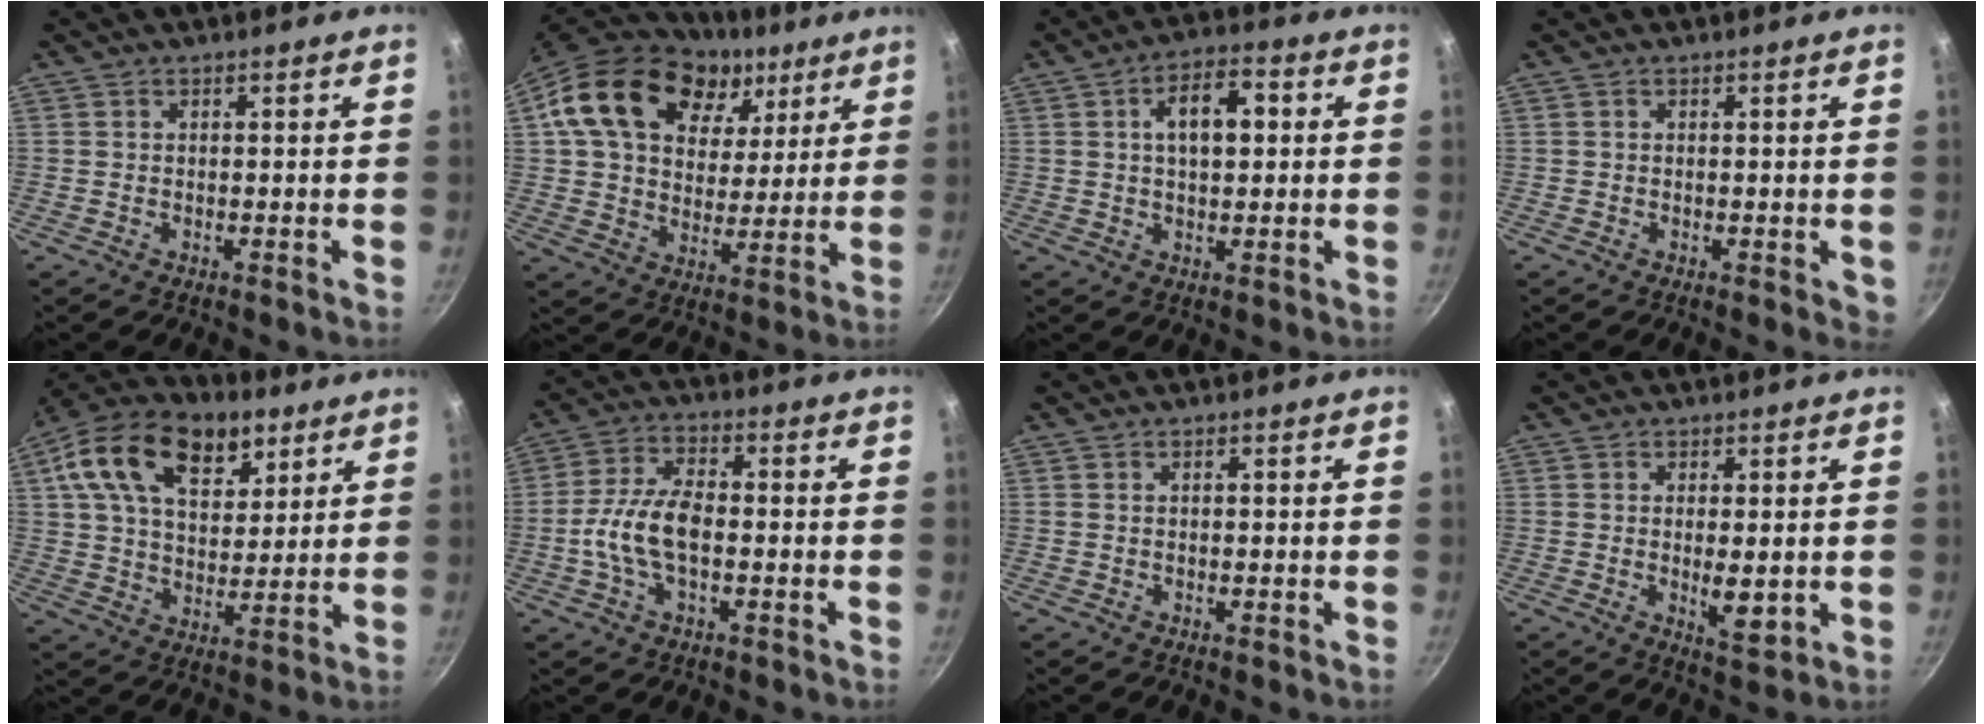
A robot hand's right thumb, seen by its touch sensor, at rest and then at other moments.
{"total": 24.8, "force": [10.5, 17.0, 14.6], "torque": [-0.237, -0.005, 0.177]}
{"total": 8.6, "force": [1.5, 4.6, 7.1], "torque": [-0.090, 0.016, 0.018]}
{"total": 2.0, "force": [-0.1, 1.2, 1.5], "torque": [-0.014, -0.001, -0.002]}
{"total": 21.0, "force": [10.0, 12.6, 13.4], "torque": [-0.202, -0.013, 0.159]}
{"total": 10.0, "force": [-1.7, 5.1, 8.5], "torque": [-0.164, 0.027, -0.041]}
{"total": 0.0}
{"total": 4.9, "force": [-0.1, 1.8, 4.6], "torque": [-0.072, -0.014, 0.003]}